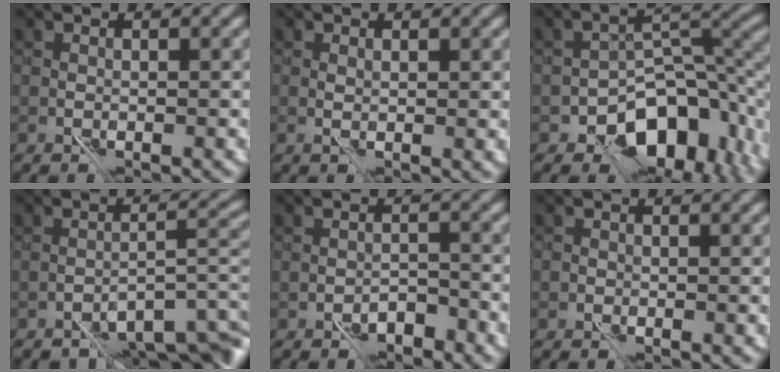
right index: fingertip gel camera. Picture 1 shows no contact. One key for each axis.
{"total": 0.7, "fx": 0.5, "fy": 0.0, "fz": 0.4, "tx": -0.006, "ty": 0.000, "tz": 0.011}
{"total": 11.3, "fx": -5.9, "fy": 6.4, "fz": 7.2, "tx": -0.087, "ty": -0.008, "tz": -0.097}
{"total": 6.1, "fx": -4.4, "fy": 1.8, "fz": 3.9, "tx": -0.040, "ty": 0.003, "tz": -0.070}
{"total": 2.8, "fx": -2.2, "fy": 1.2, "fz": 1.3, "tx": -0.011, "ty": 0.002, "tz": -0.037}
{"total": 0.6, "fx": -0.2, "fy": 0.6, "fz": 0.0, "tx": 0.006, "ty": -0.002, "tz": -0.007}